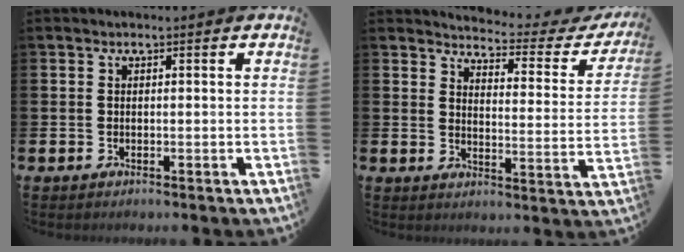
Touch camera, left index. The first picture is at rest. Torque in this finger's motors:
{"motor_torque": [0.17, -0.31, -0.08, 0.00]}